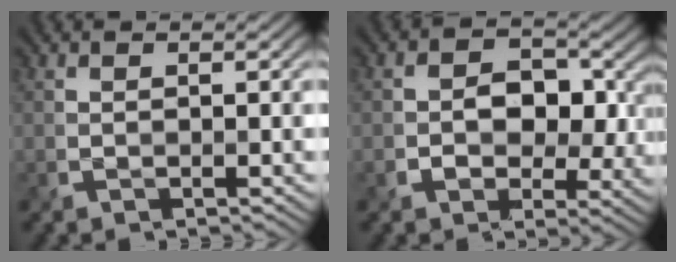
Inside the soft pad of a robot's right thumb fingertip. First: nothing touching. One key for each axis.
{"total": 7.2, "fx": 0.1, "fy": 5.6, "fz": 4.4, "tx": -0.068, "ty": -0.012, "tz": -0.006}